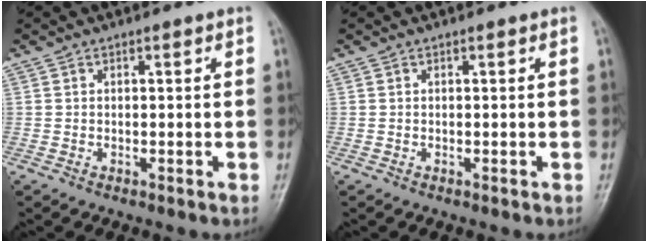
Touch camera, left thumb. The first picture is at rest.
{"total": 0.0}